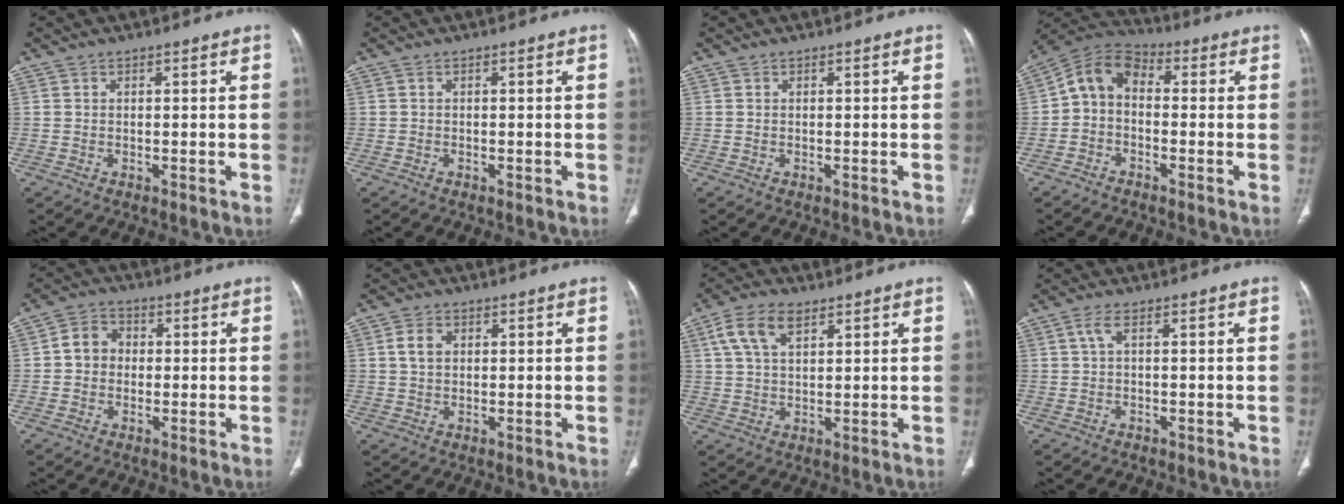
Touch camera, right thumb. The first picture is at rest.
{"total": 0.0}
{"total": 0.0}
{"total": 7.9, "force": [-0.5, 5.6, 5.6], "torque": [-0.085, 0.034, -0.029]}
{"total": 5.2, "force": [0.0, 4.6, 2.6], "torque": [-0.026, 0.015, -0.010]}
{"total": 3.5, "force": [0.8, 2.5, 2.3], "torque": [-0.038, 0.002, 0.016]}
{"total": 7.6, "force": [3.7, 4.0, 5.3], "torque": [-0.098, 0.001, 0.071]}
{"total": 1.7, "force": [0.3, 0.6, 1.6], "torque": [-0.036, 0.009, 0.004]}